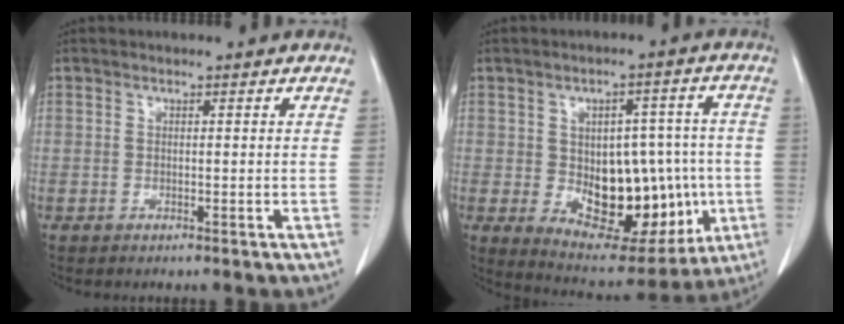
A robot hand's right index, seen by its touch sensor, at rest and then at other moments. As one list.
[{"total": 18.7, "force": [-2.5, 10.6, 15.2], "torque": [-0.224, 0.017, -0.006]}]